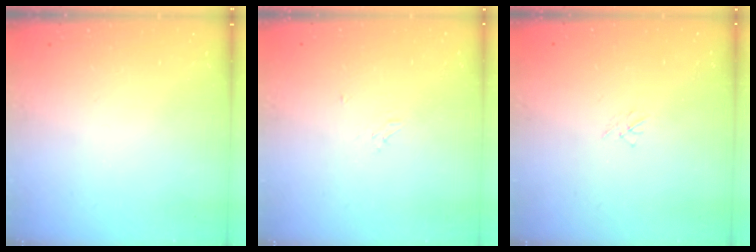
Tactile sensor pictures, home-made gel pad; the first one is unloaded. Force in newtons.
{"total": 4.1, "press": 4.0, "slide": 0.5}
{"total": 1.5, "press": 1.4, "slide": 0.4}